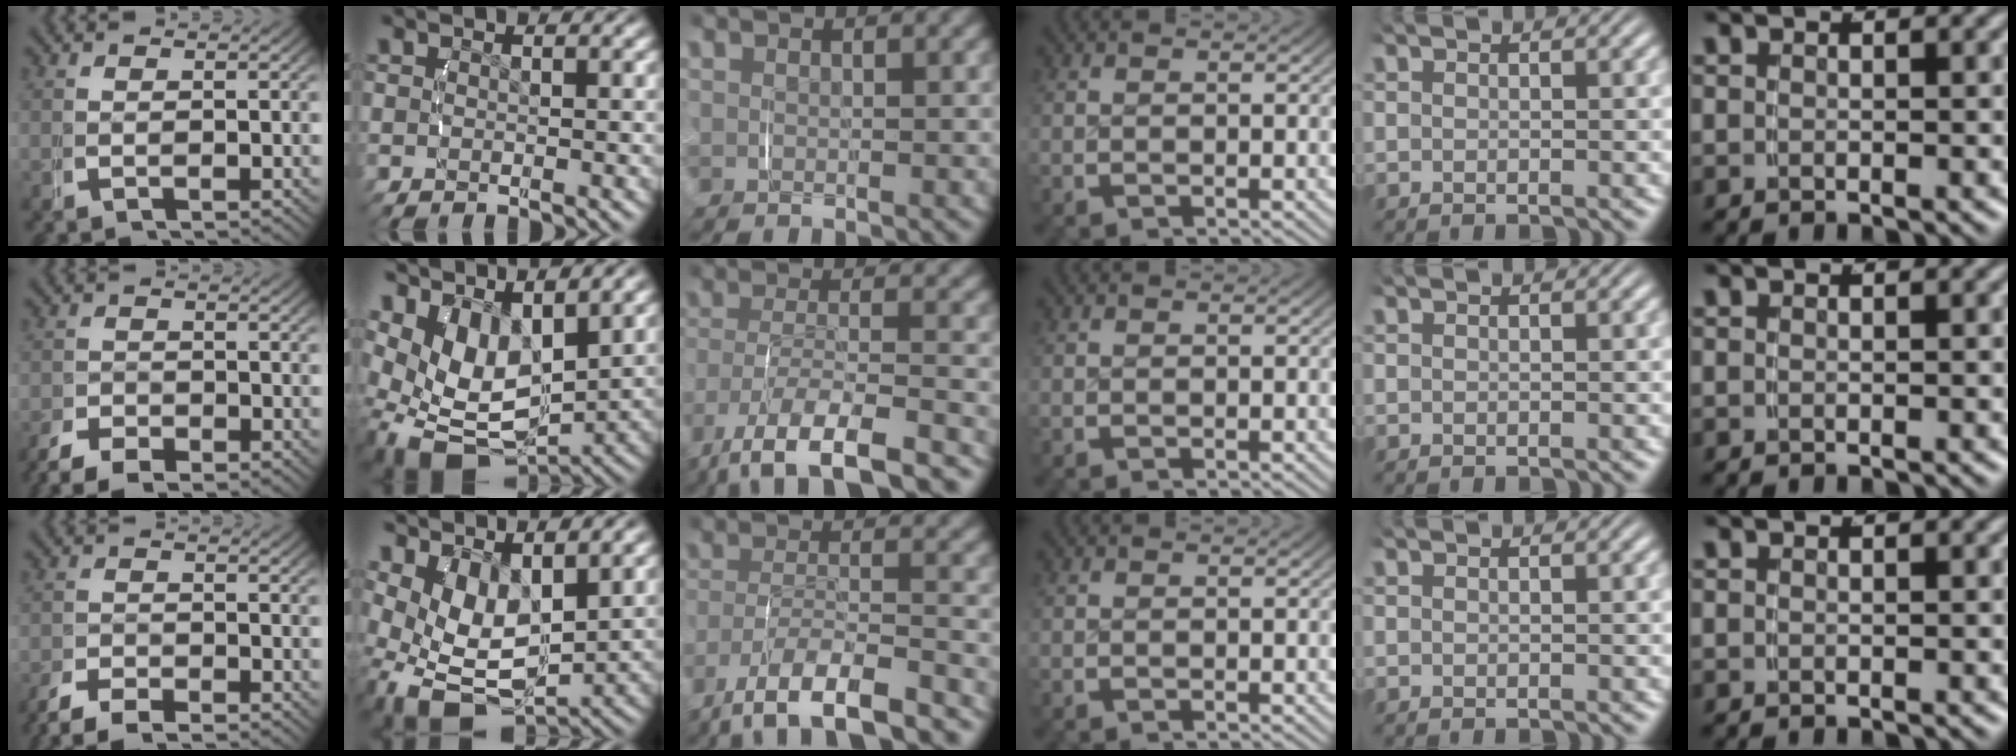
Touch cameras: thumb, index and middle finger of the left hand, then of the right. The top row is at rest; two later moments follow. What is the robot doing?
{"motion": "lift_and_place", "object": "toothpaste"}